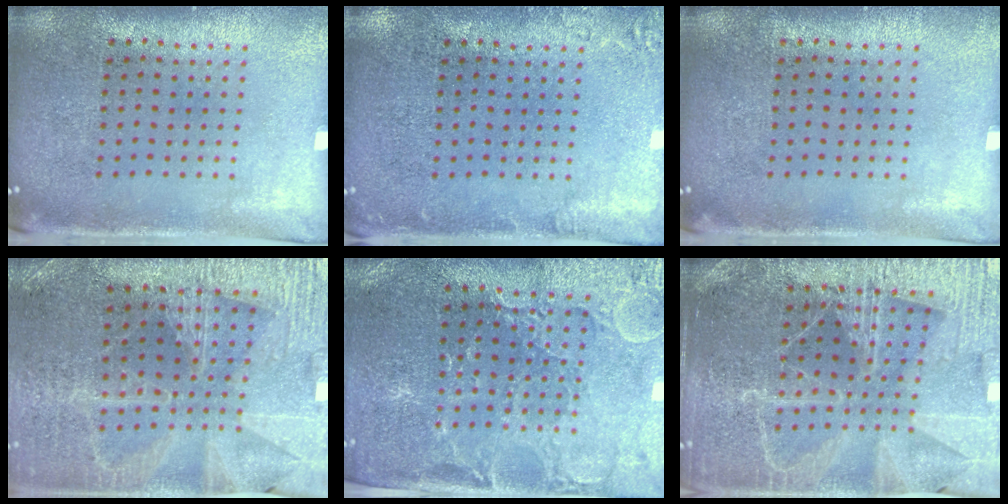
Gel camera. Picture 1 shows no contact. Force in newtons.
{"total": 1.8, "press": 1.7, "slide": 0.4}
{"total": 0.0}
{"total": 2.9, "press": 2.9, "slide": 0.6}
{"total": 1.6, "press": 1.5, "slide": 0.5}
{"total": 4.7, "press": 4.3, "slide": 1.9}